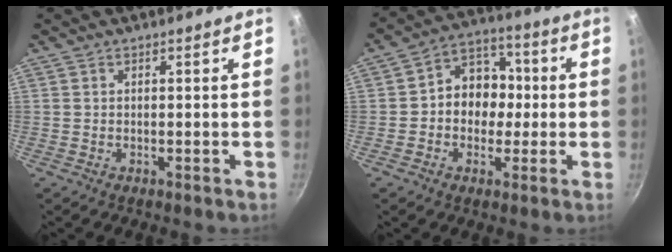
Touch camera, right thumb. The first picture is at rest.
{"total": 10.6, "force": [-0.4, 8.8, 5.9], "torque": [-0.032, 0.030, -0.022]}